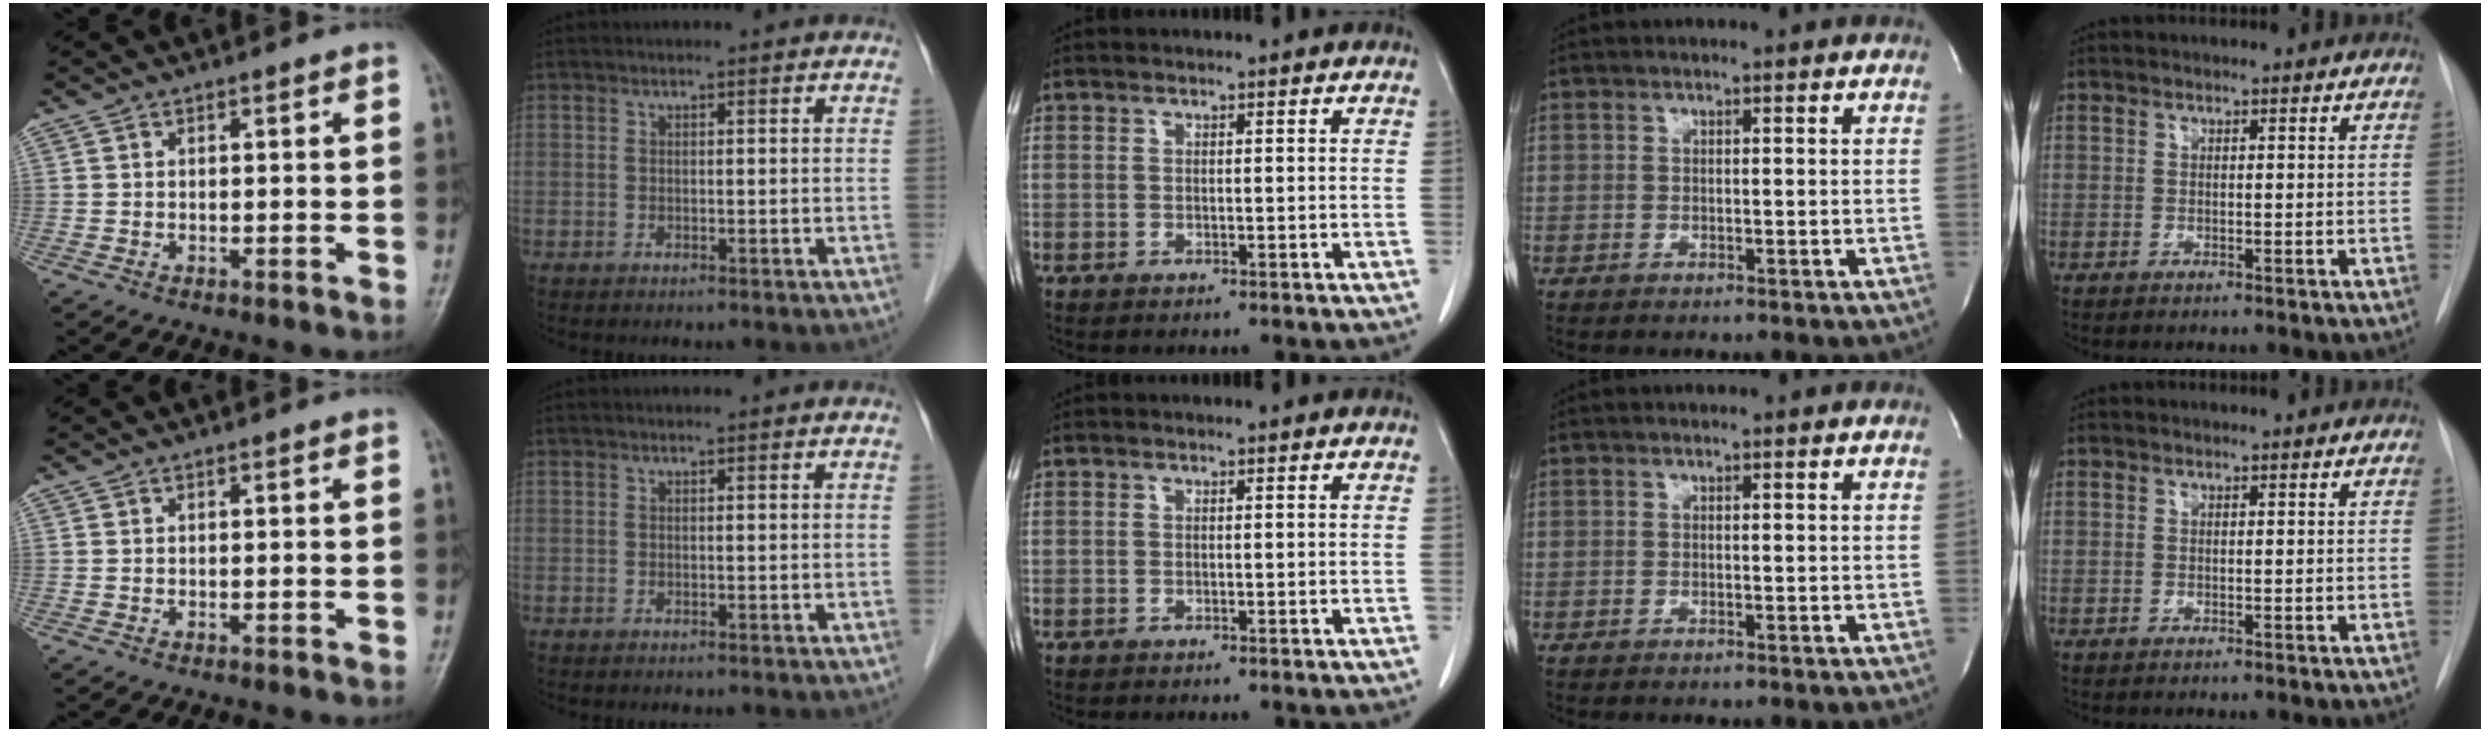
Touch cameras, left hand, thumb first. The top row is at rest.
{}